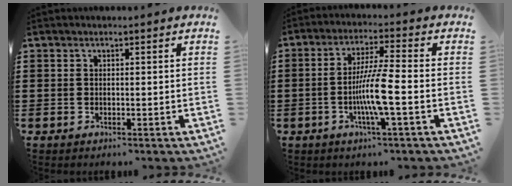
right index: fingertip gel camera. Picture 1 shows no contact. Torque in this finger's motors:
{"motor_torque": [1.65, 0.49, 0.30, 0.21]}